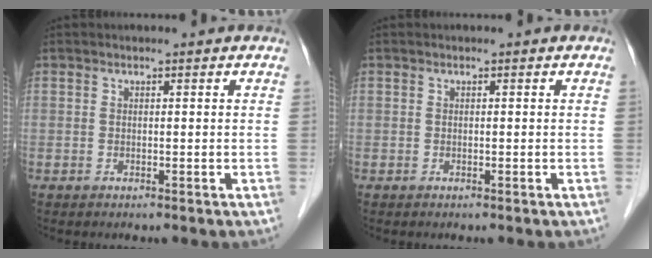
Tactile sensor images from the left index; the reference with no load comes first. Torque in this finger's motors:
{"motor_torque": [0.02, 0.01, 0.01, 0.00]}